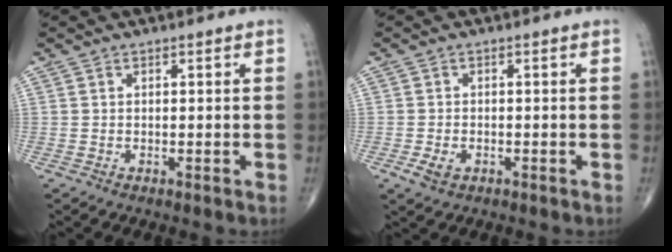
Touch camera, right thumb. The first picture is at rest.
{"total": 2.5, "force": [-1.0, 1.6, 1.7], "torque": [-0.033, -0.001, -0.015]}